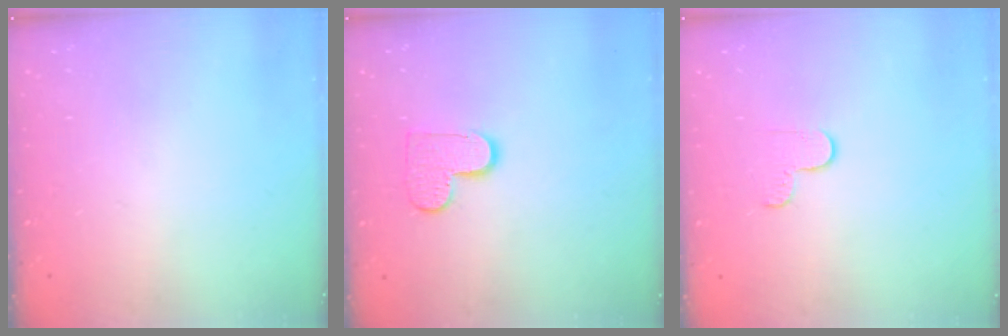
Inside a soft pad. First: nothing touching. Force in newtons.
{"total": 9.2, "press": 9.1, "slide": 0.6}
{"total": 3.3, "press": 3.3, "slide": 0.4}